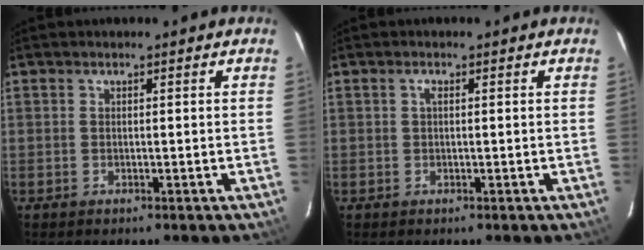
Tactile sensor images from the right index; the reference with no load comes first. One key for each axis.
{"total": 0.9, "fx": 0.1, "fy": 0.4, "fz": 0.8, "tx": -0.013, "ty": 0.005, "tz": 0.000}